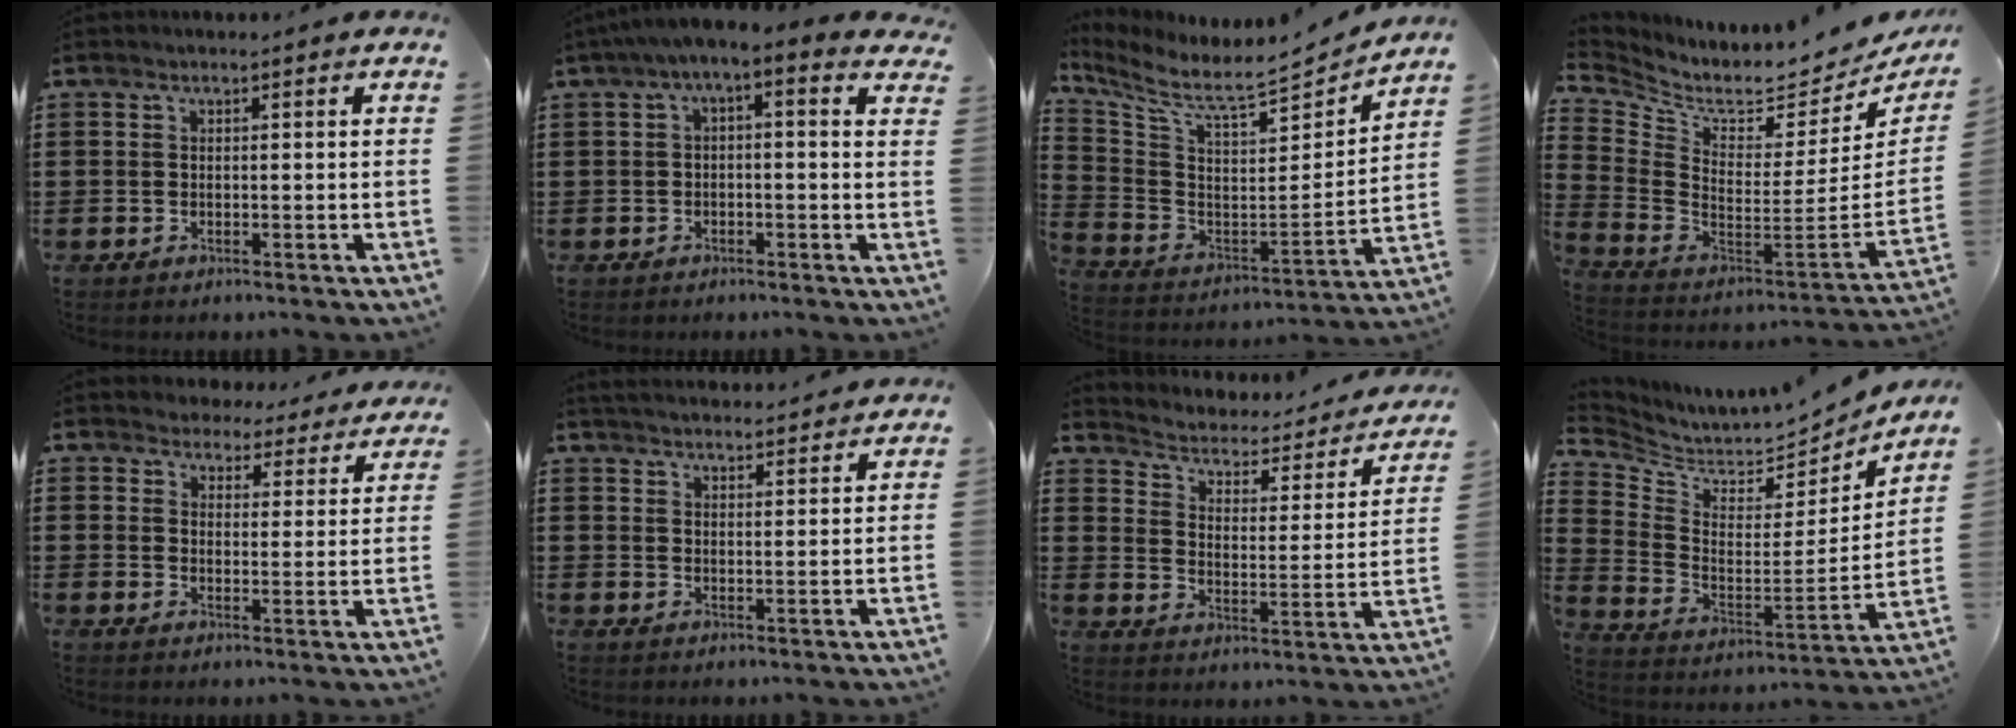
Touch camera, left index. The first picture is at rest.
{"total": 2.2, "force": [-0.9, 0.4, 1.9], "torque": [-0.039, -0.008, -0.027]}
{"total": 7.3, "force": [6.8, 0.4, 2.7], "torque": [-0.082, -0.071, 0.107]}
{"total": 5.3, "force": [3.9, 2.2, 2.8], "torque": [-0.082, -0.049, 0.060]}
{"total": 4.3, "force": [4.2, 1.0, 0.1], "torque": [-0.018, -0.026, 0.072]}
{"total": 3.2, "force": [3.2, -0.1, 0.3], "torque": [-0.015, -0.014, 0.058]}
{"total": 2.4, "force": [1.5, 1.5, 1.2], "torque": [-0.036, -0.017, 0.014]}
{"total": 4.9, "force": [4.4, 1.9, 1.3], "torque": [-0.056, -0.047, 0.072]}